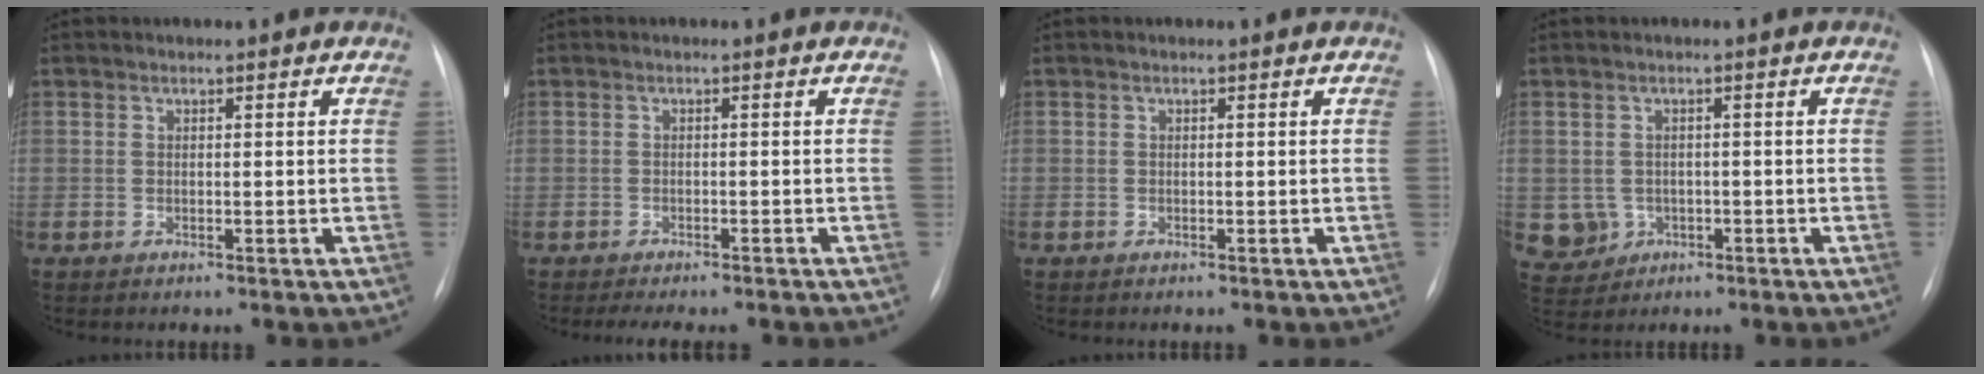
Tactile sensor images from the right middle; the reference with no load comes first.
{"total": 7.2, "force": [-6.2, 1.7, 3.3], "torque": [-0.042, -0.001, -0.079]}
{"total": 0.0}
{"total": 4.6, "force": [-1.0, 4.4, 0.7], "torque": [-0.011, 0.004, -0.008]}